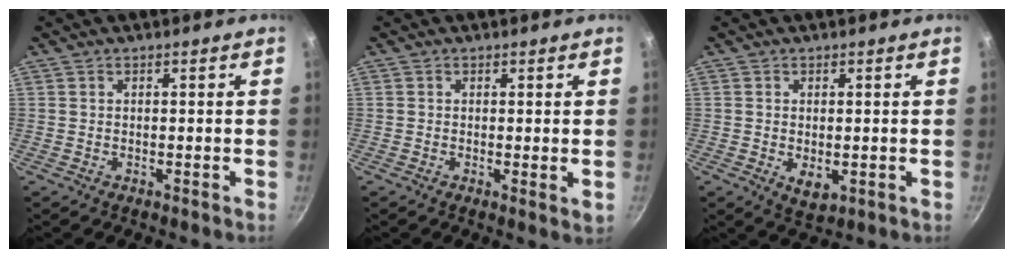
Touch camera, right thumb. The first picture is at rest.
{"total": 1.4, "force": [0.3, 0.3, 1.3], "torque": [-0.019, -0.010, 0.001]}
{"total": 4.1, "force": [-0.5, 2.4, 3.3], "torque": [-0.051, -0.015, -0.002]}